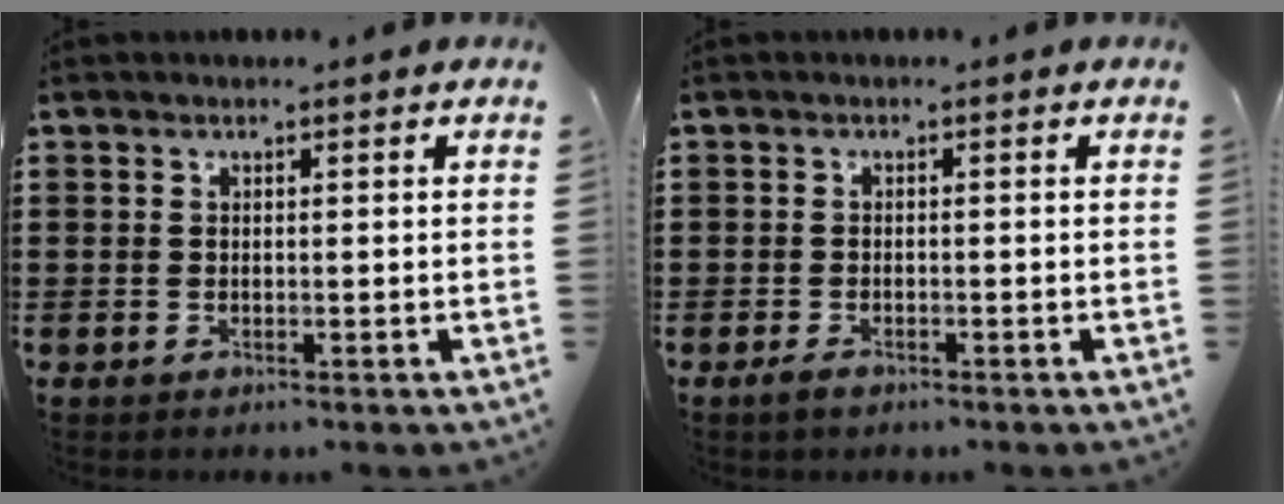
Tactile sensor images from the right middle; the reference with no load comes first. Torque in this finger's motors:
{"motor_torque": [1.19, 0.32, 0.12, 0.05]}